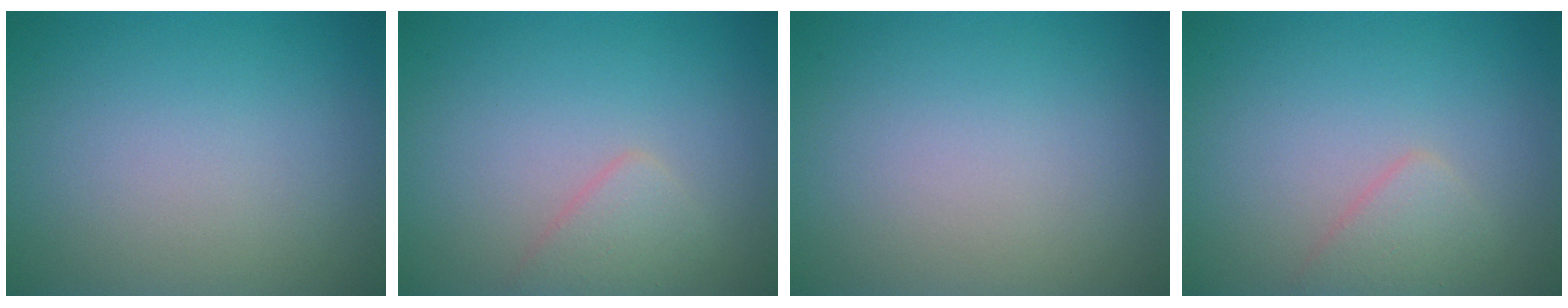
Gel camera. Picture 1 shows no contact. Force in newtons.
{"total": 1.8, "press": 1.8, "slide": 0.1}
{"total": 0.0}
{"total": 1.8, "press": 1.8, "slide": 0.1}